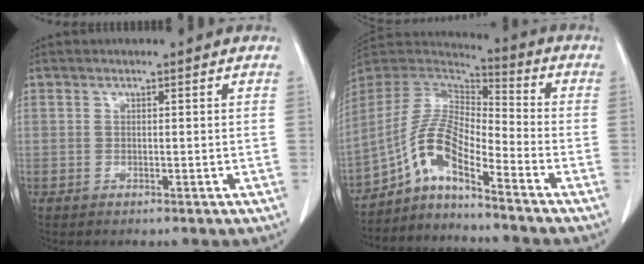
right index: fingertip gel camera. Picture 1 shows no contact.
{"total": 10.1, "force": [-6.4, 1.9, 7.6], "torque": [-0.165, 0.018, -0.125]}